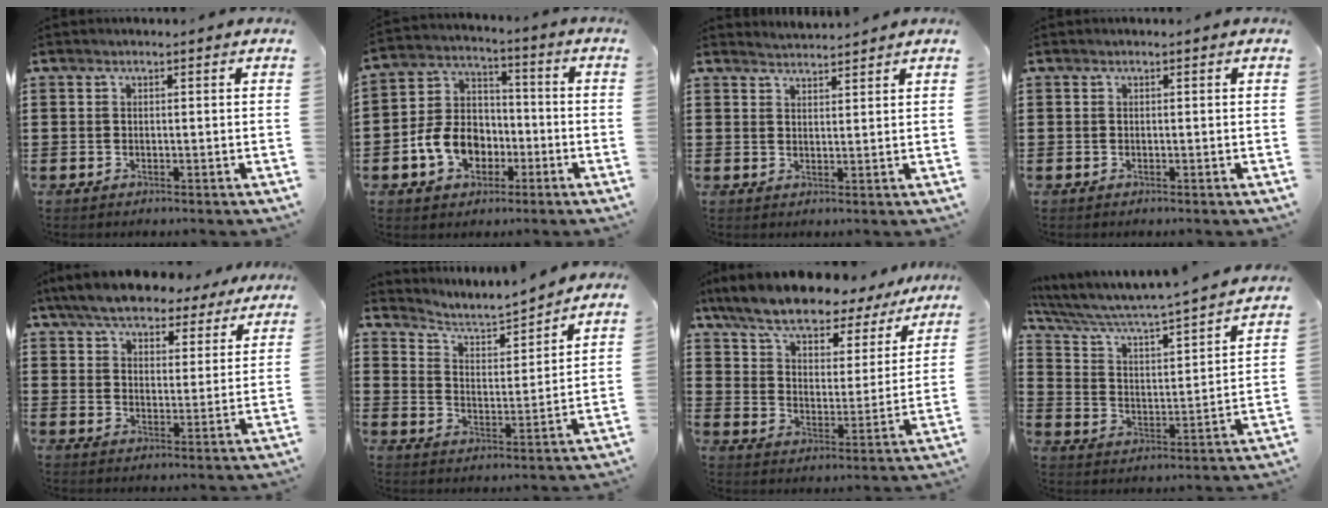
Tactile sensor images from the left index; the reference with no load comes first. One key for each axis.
{"total": 9.1, "fx": -3.4, "fy": 6.9, "fz": 4.9, "tx": -0.132, "ty": 0.017, "tz": -0.067}
{"total": 2.5, "fx": 2.4, "fy": -0.2, "fz": -0.3, "tx": -0.003, "ty": -0.007, "tz": 0.047}
{"total": 0.0}
{"total": 7.1, "fx": 6.5, "fy": 1.7, "fz": 2.3, "tx": -0.074, "ty": -0.017, "tz": 0.120}
{"total": 4.1, "fx": 3.9, "fy": 0.8, "fz": 1.1, "tx": -0.045, "ty": -0.029, "tz": 0.058}
{"total": 8.5, "fx": 7.7, "fy": 1.7, "fz": 3.1, "tx": -0.097, "ty": -0.040, "tz": 0.133}
{"total": 3.9, "fx": 3.6, "fy": 0.1, "fz": 1.4, "tx": -0.053, "ty": -0.047, "tz": 0.048}